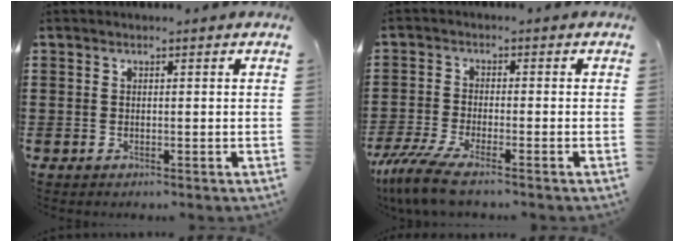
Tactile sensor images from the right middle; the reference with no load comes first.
{"total": 5.9, "force": [-4.6, 0.6, 3.6], "torque": [-0.103, -0.026, -0.093]}